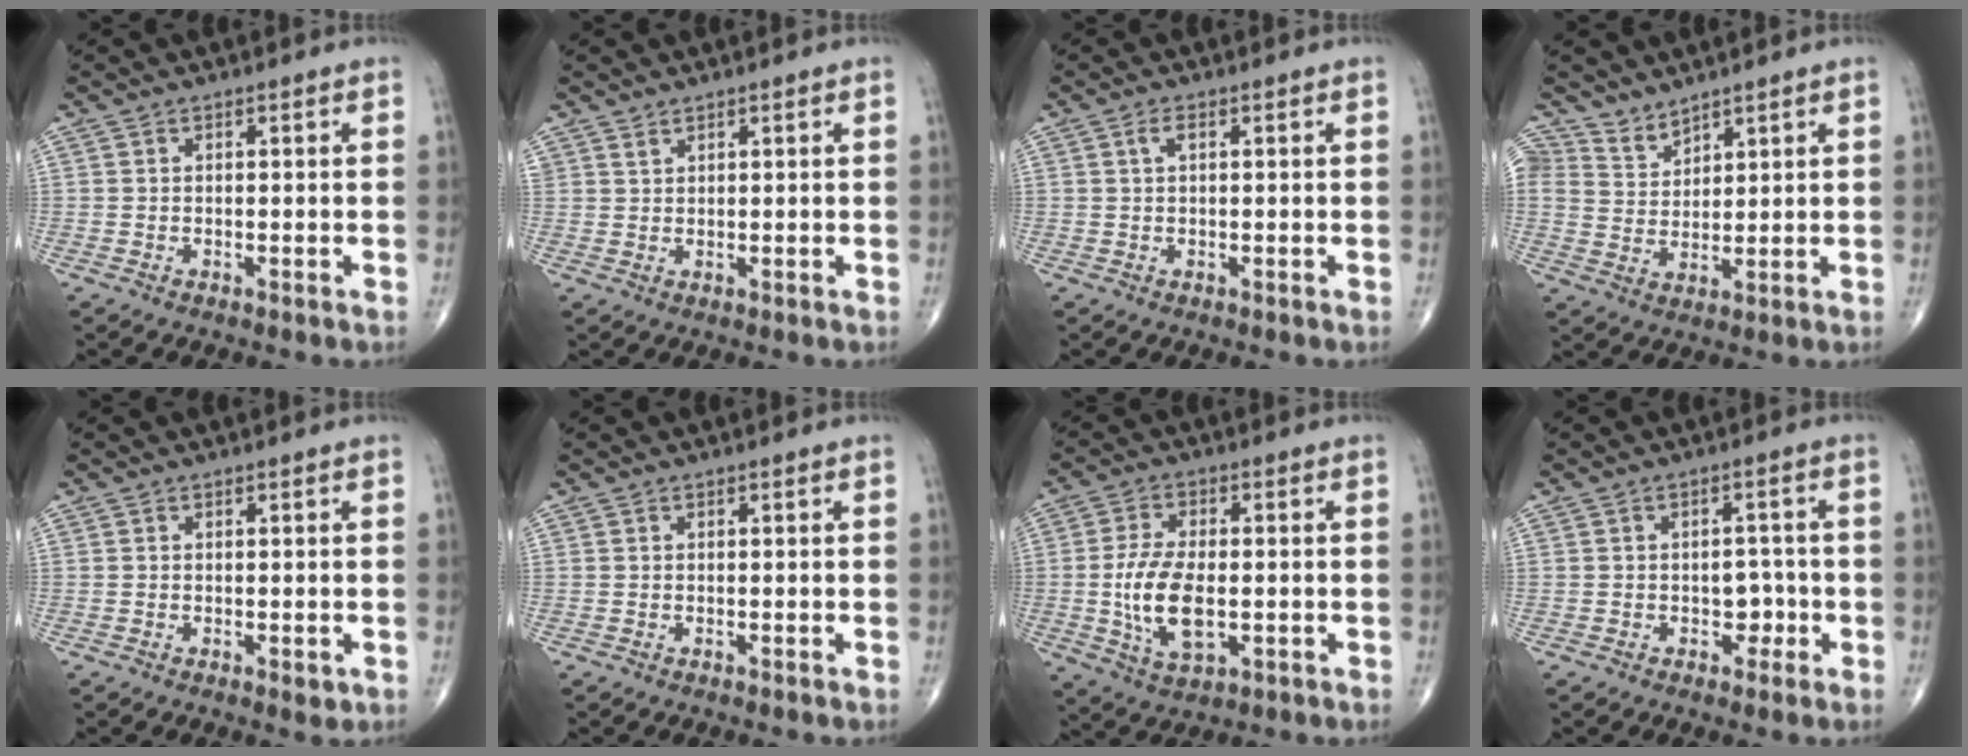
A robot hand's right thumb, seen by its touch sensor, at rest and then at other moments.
{"total": 1.0, "force": [1.0, 0.3, 0.2], "torque": [0.005, -0.009, 0.018]}
{"total": 1.6, "force": [0.5, 0.7, 1.4], "torque": [-0.030, 0.005, 0.010]}
{"total": 4.1, "force": [3.7, 1.8, 0.0], "torque": [0.022, -0.035, 0.078]}
{"total": 1.4, "force": [-0.4, 0.7, 1.2], "torque": [-0.009, -0.002, -0.005]}
{"total": 0.0}
{"total": 11.1, "force": [-1.3, 5.6, 9.5], "torque": [-0.185, -0.004, -0.020]}
{"total": 3.5, "force": [-1.1, 2.6, 2.1], "torque": [-0.004, 0.013, -0.015]}